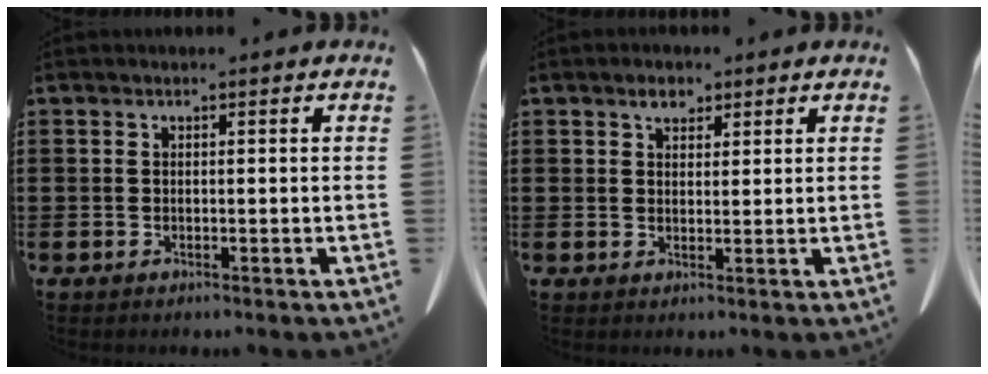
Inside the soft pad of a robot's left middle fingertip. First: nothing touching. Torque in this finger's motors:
{"motor_torque": [1.75, 0.38, 0.09, 0.03]}